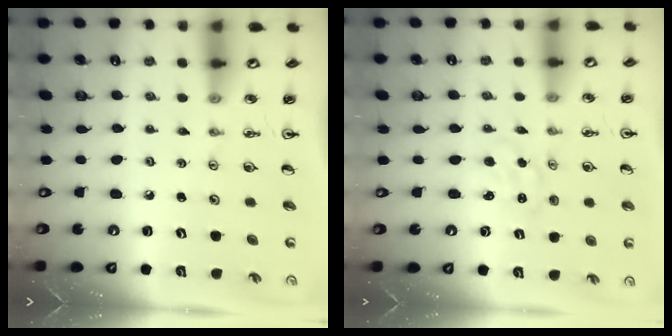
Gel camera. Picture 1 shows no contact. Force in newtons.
{"total": 0.8, "press": 0.7, "slide": 0.2}